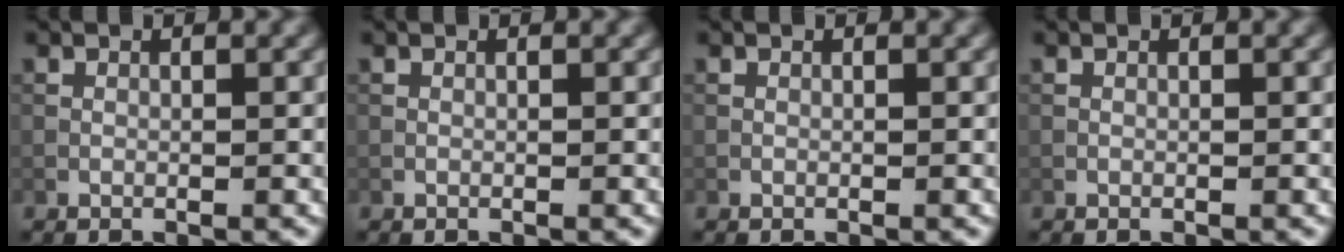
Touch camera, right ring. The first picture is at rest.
{"total": 0.0}
{"total": 0.0}
{"total": 0.0}